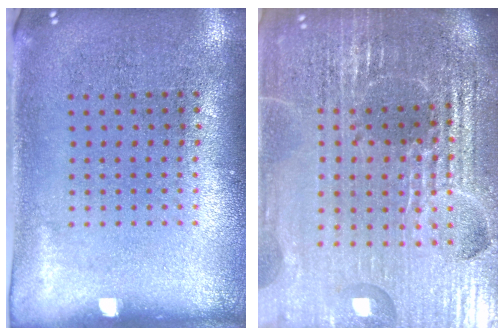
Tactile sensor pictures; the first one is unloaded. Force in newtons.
{"total": 6.5, "press": 5.7, "slide": 3.1}